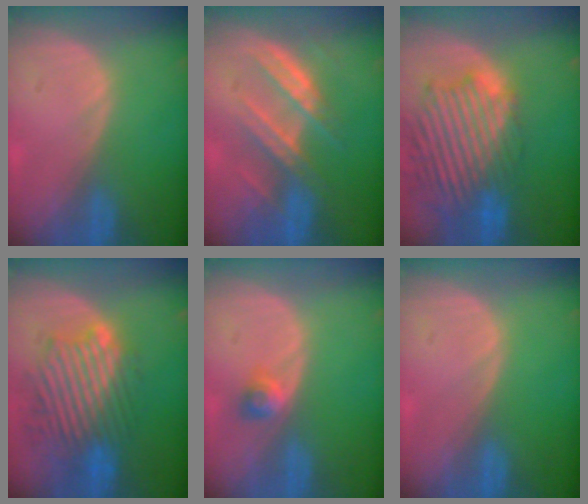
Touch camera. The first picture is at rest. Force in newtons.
{"total": 7.2, "press": 7.0, "slide": 1.6}
{"total": 13.9, "press": 11.9, "slide": 7.2}
{"total": 10.7, "press": 10.1, "slide": 3.7}
{"total": 2.6, "press": 2.2, "slide": 1.4}
{"total": 0.0}